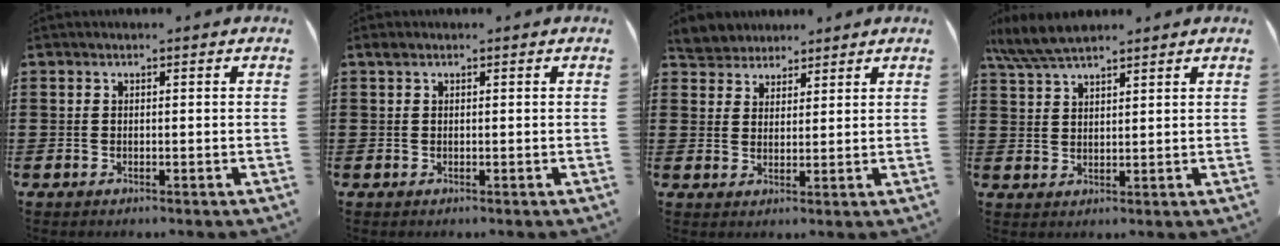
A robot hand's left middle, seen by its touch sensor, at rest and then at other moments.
{"total": 0.6, "force": [0.3, 0.4, 0.2], "torque": [-0.007, 0.003, 0.007]}
{"total": 4.1, "force": [3.8, 1.5, 0.1], "torque": [-0.019, -0.009, 0.073]}
{"total": 5.7, "force": [4.7, 0.9, 3.0], "torque": [-0.071, -0.009, 0.090]}